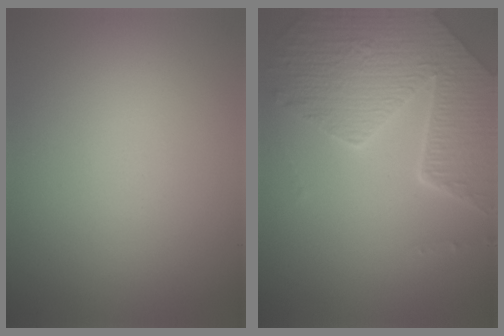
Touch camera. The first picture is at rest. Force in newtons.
{"total": 6.9, "press": 5.3, "slide": 4.4}